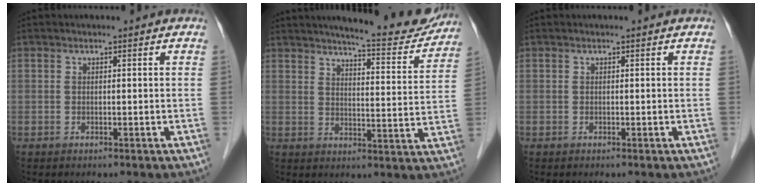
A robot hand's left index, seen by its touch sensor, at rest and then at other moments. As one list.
[{"total": 13.9, "force": [12.9, 1.4, 5.0], "torque": [-0.065, -0.028, 0.156]}, {"total": 0.0}]